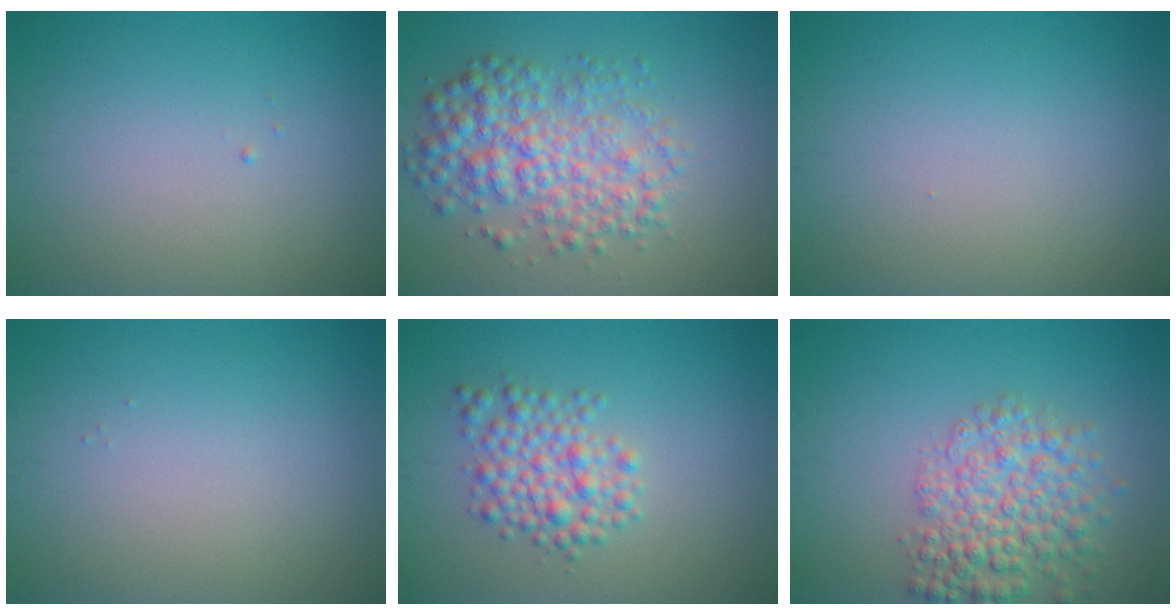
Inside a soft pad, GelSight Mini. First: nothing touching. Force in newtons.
{"total": 5.8, "press": 5.8, "slide": 0.0}
{"total": 0.0}
{"total": 0.0}
{"total": 3.6, "press": 3.6, "slide": 0.1}
{"total": 5.5, "press": 5.5, "slide": 0.2}